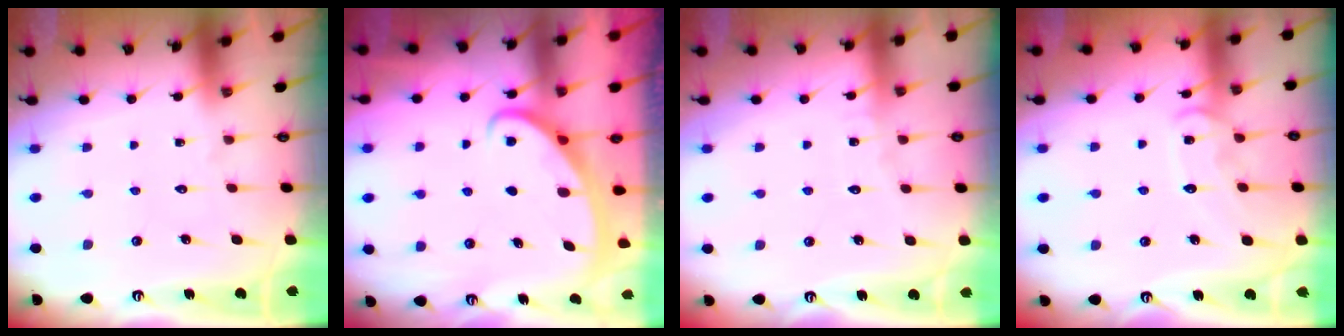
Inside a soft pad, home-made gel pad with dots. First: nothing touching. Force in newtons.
{"total": 2.8, "press": 2.8, "slide": 0.3}
{"total": 3.2, "press": 3.2, "slide": 0.4}
{"total": 10.9, "press": 10.8, "slide": 0.9}